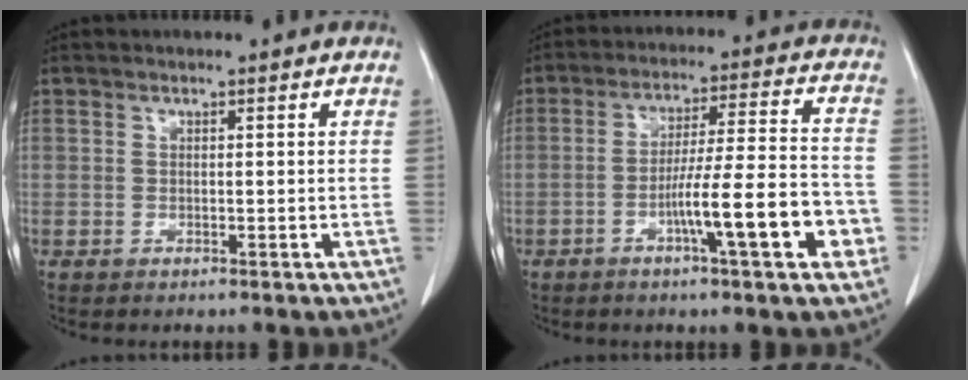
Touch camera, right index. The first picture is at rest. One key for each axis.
{"total": 12.5, "fx": -4.7, "fy": 0.7, "fz": 11.6, "tx": -0.182, "ty": 0.007, "tz": -0.074}